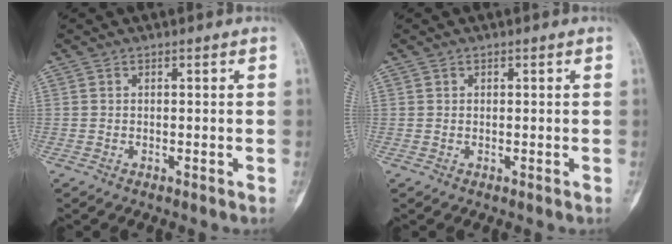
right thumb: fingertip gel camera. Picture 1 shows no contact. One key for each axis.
{"total": 0.0}